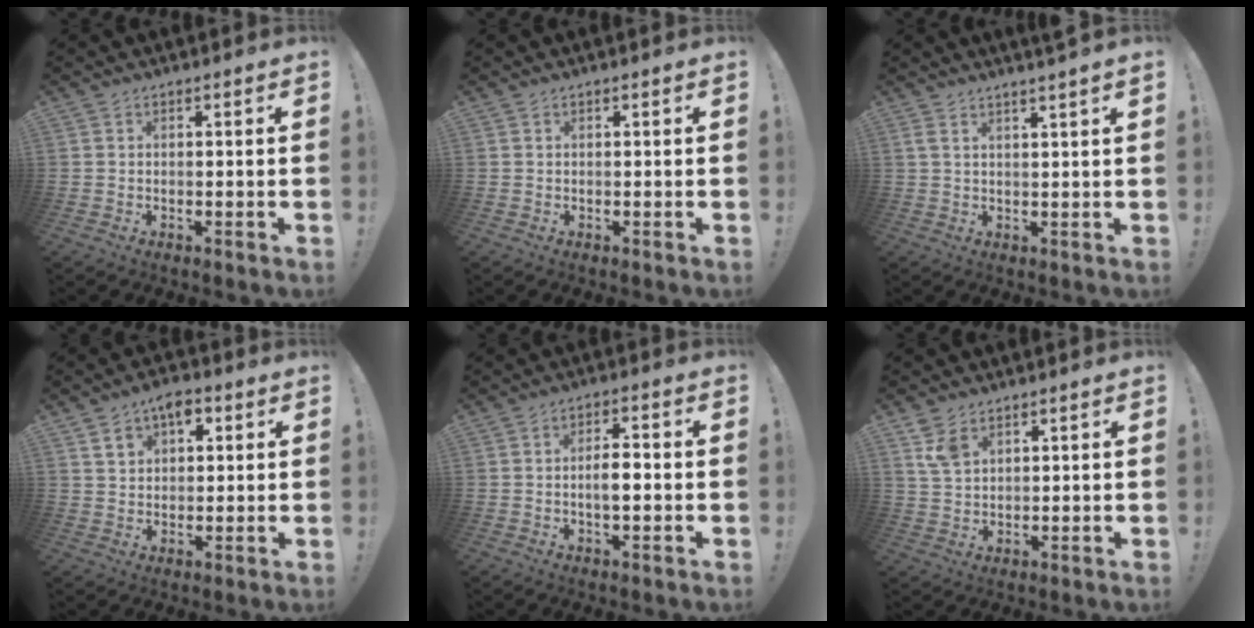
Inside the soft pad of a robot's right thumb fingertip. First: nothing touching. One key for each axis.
{"total": 0.0}
{"total": 3.5, "fx": 2.5, "fy": -0.7, "fz": 2.3, "tx": -0.045, "ty": -0.011, "tz": 0.042}
{"total": 7.5, "fx": 3.5, "fy": 5.1, "fz": 4.2, "tx": -0.058, "ty": -0.002, "tz": 0.061}
{"total": 4.3, "fx": -0.7, "fy": 1.7, "fz": 3.9, "tx": -0.062, "ty": 0.005, "tz": -0.016}
{"total": 5.3, "fx": 3.2, "fy": 3.0, "fz": 3.0, "tx": -0.054, "ty": -0.011, "tz": 0.063}